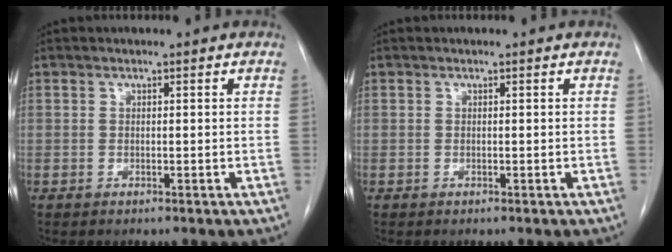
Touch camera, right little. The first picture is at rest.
{"total": 0.0}